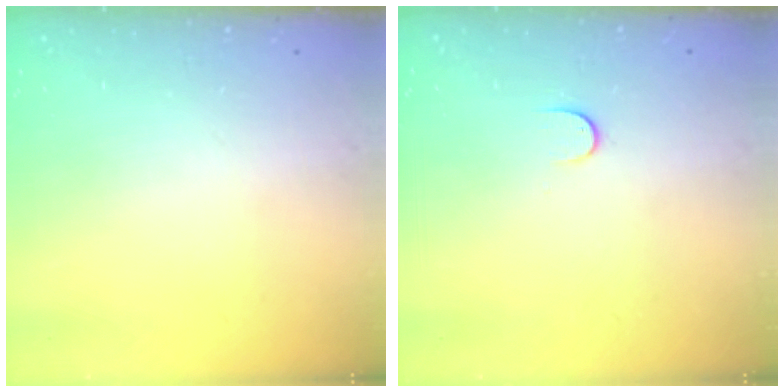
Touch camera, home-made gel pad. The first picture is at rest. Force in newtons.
{"total": 5.0, "press": 5.0, "slide": 0.5}